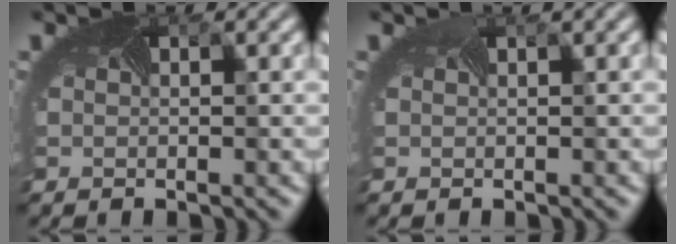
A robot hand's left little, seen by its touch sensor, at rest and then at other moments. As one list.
[{"total": 1.4, "force": [0.7, 0.4, 1.1], "torque": [-0.014, 0.012, 0.001]}]